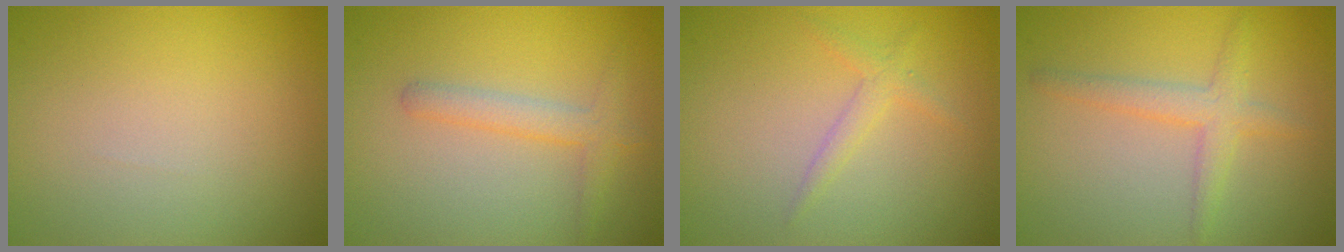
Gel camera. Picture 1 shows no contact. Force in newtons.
{"total": 2.1, "press": 2.1, "slide": 0.1}
{"total": 1.4, "press": 1.4, "slide": 0.0}
{"total": 2.4, "press": 2.4, "slide": 0.2}